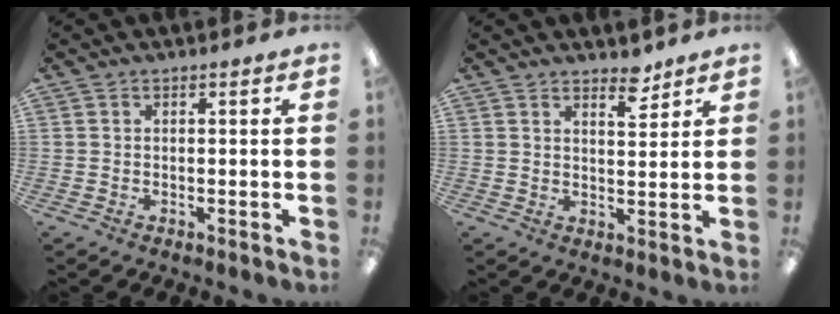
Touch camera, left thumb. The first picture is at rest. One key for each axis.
{"total": 4.8, "fx": 4.1, "fy": 1.7, "fz": 1.8, "tx": -0.003, "ty": -0.031, "tz": 0.066}